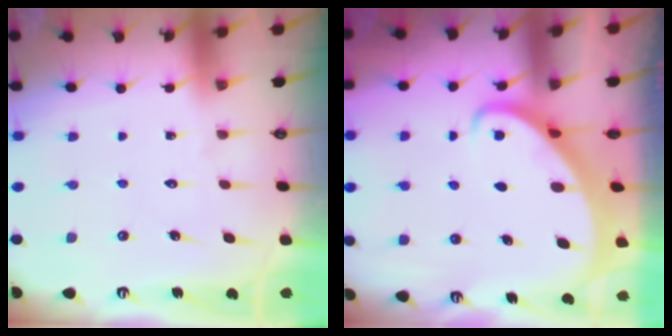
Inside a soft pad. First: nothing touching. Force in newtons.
{"total": 2.7, "press": 2.7, "slide": 0.2}